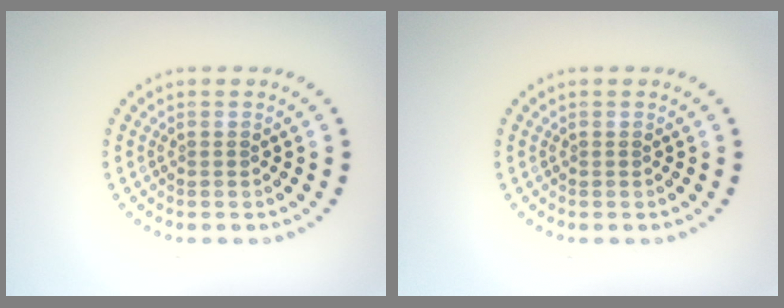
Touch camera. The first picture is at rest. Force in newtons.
{"total": 0.0}